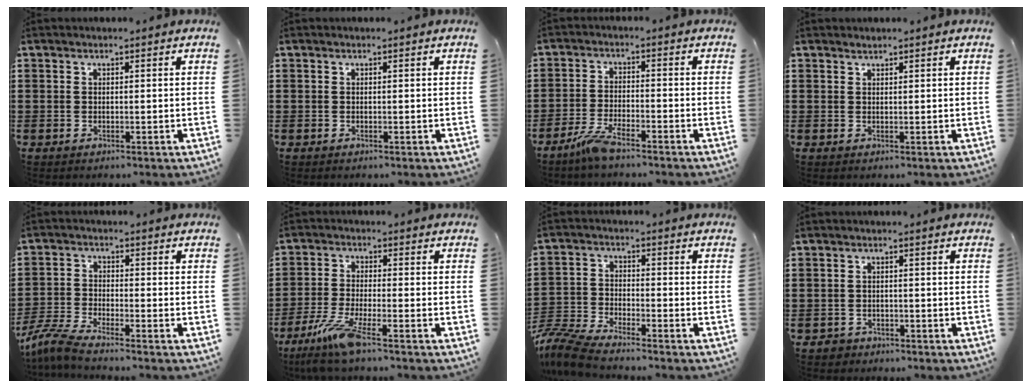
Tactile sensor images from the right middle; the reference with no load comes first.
{"total": 0.0}
{"total": 4.6, "force": [-3.5, 0.7, 2.9], "torque": [-0.074, -0.008, -0.072]}
{"total": 0.7, "force": [0.7, 0.2, -0.1], "torque": [-0.001, 0.000, 0.014]}
{"total": 4.9, "force": [-4.4, 0.3, 2.1], "torque": [-0.070, -0.016, -0.094]}
{"total": 6.8, "force": [-4.6, 0.4, 5.0], "torque": [-0.119, -0.024, -0.091]}
{"total": 7.6, "force": [-7.1, 0.9, 2.4], "torque": [-0.079, -0.005, -0.149]}
{"total": 1.5, "force": [-1.3, 0.8, -0.1], "torque": [-0.003, 0.002, -0.030]}